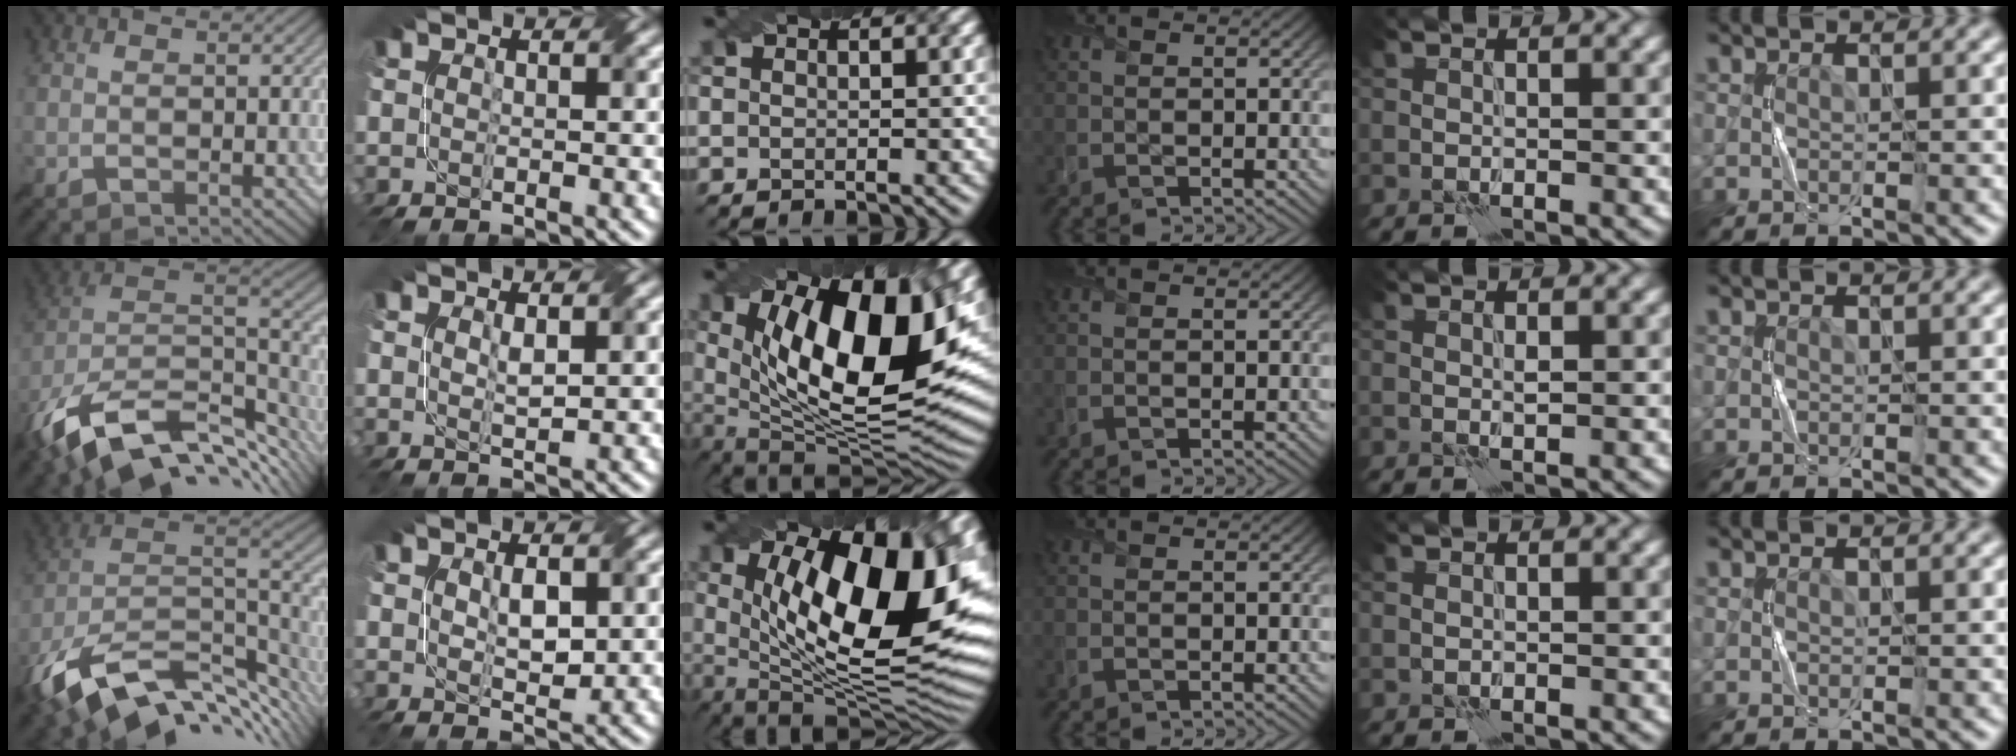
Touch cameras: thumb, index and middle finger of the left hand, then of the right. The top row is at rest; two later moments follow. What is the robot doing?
{"motion": "twist", "object": "screw"}